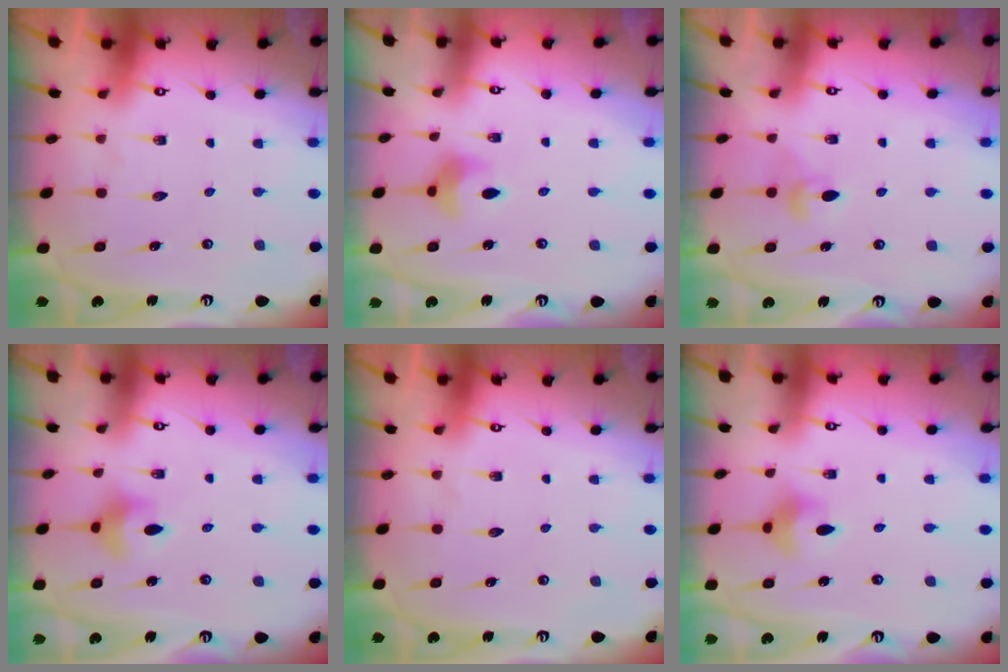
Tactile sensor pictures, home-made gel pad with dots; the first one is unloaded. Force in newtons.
{"total": 5.7, "press": 5.6, "slide": 1.0}
{"total": 3.9, "press": 3.8, "slide": 0.7}
{"total": 5.7, "press": 5.4, "slide": 1.6}
{"total": 0.0}
{"total": 5.1, "press": 5.0, "slide": 1.3}